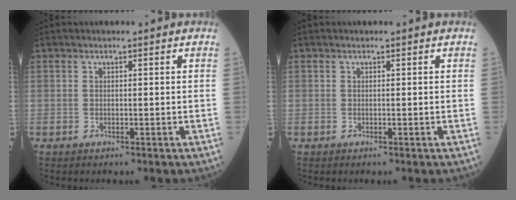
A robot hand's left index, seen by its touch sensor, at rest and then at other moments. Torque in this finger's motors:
{"motor_torque": [0.00, 0.00, 0.03, -0.01]}